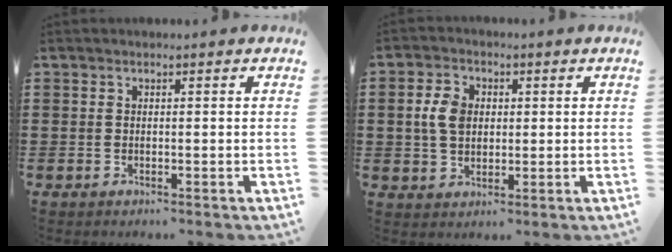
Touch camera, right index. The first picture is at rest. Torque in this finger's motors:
{"motor_torque": [1.11, 1.03, 0.19, 0.10]}